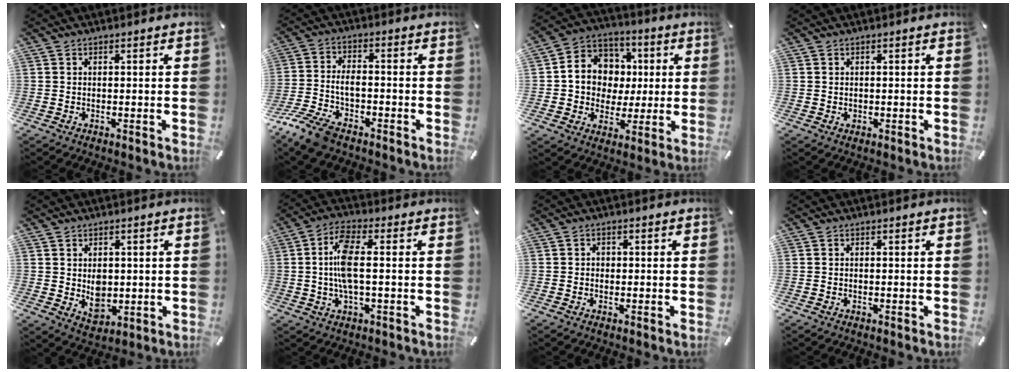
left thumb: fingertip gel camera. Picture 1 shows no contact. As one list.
[{"total": 8.3, "force": [-4.6, 4.2, 5.4], "torque": [-0.131, 0.009, -0.091]}, {"total": 11.3, "force": [-0.1, 11.0, 2.6], "torque": [-0.052, 0.008, 0.006]}, {"total": 0.6, "force": [0.1, 0.6, 0.2], "torque": [-0.005, 0.003, 0.001]}, {"total": 5.5, "force": [0.5, 4.5, 3.1], "torque": [-0.029, -0.005, 0.011]}, {"total": 9.1, "force": [-0.1, 3.4, 8.5], "torque": [-0.180, -0.003, -0.004]}, {"total": 1.2, "force": [-0.4, 1.0, 0.6], "torque": [-0.004, 0.001, -0.011]}, {"total": 0.0}]